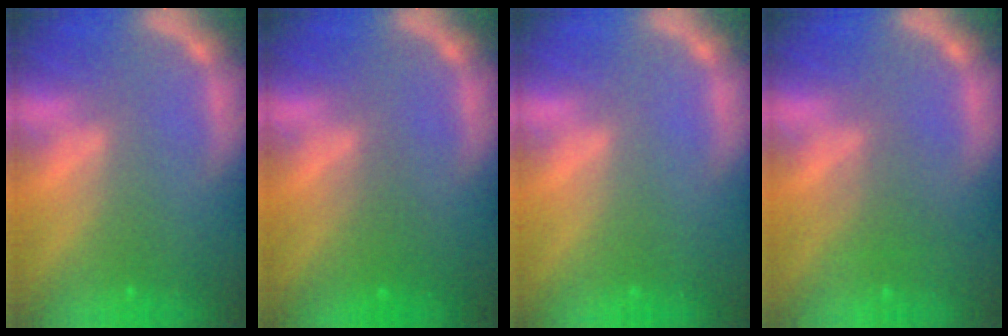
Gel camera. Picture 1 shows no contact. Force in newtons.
{"total": 1.9}
{"total": 0.0}
{"total": 2.0}